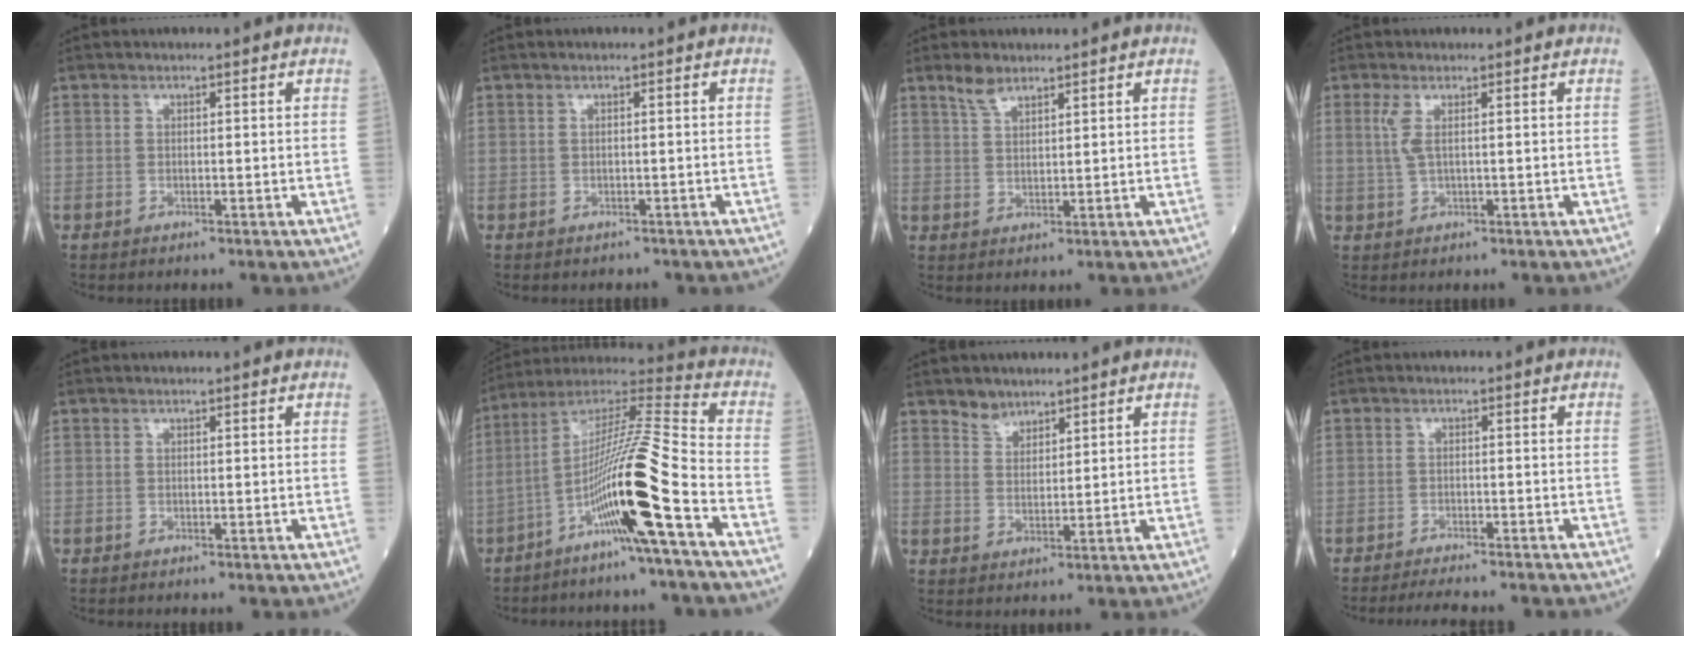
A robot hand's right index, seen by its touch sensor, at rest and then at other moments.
{"total": 1.4, "force": [-1.1, 0.7, 0.5], "torque": [-0.011, 0.001, -0.009]}
{"total": 3.1, "force": [2.5, 1.0, 1.5], "torque": [-0.034, 0.005, 0.052]}
{"total": 2.3, "force": [0.7, 0.3, 2.2], "torque": [-0.062, 0.005, 0.018]}
{"total": 0.0}
{"total": 15.9, "force": [-6.3, -1.2, 14.5], "torque": [-0.266, -0.002, -0.121]}
{"total": 3.1, "force": [2.6, 1.5, 0.4], "torque": [-0.003, 0.000, 0.048]}
{"total": 7.1, "force": [-6.6, 0.3, 2.7], "torque": [-0.033, -0.016, -0.097]}